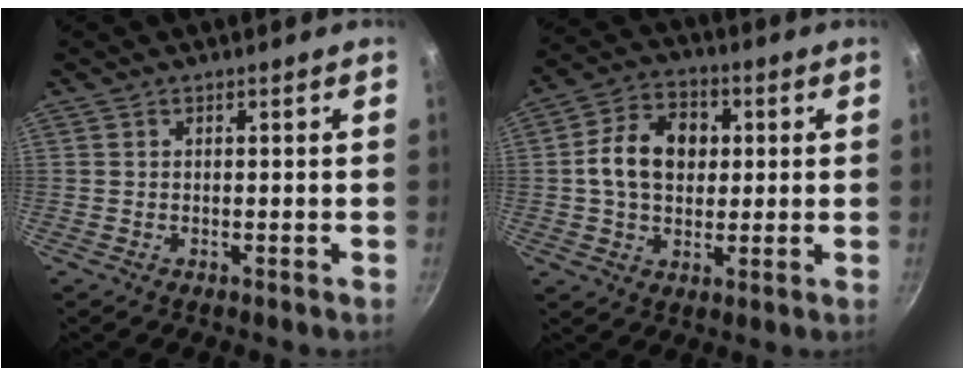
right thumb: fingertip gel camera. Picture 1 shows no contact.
{"total": 12.1, "force": [1.5, 8.9, 8.1], "torque": [-0.116, 0.015, 0.013]}